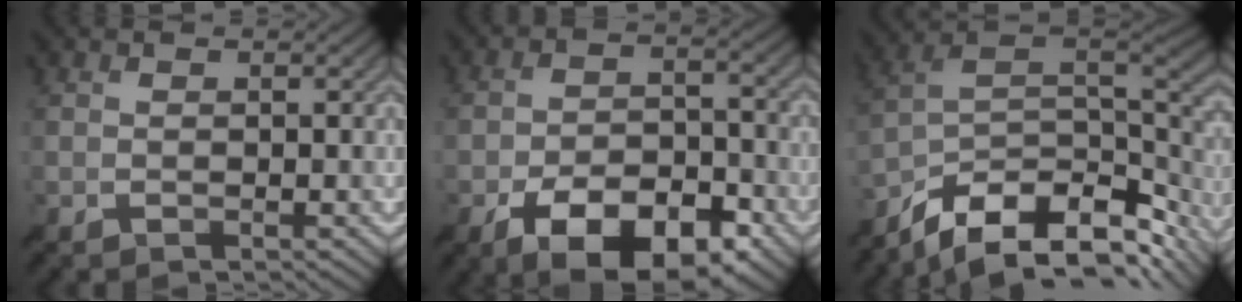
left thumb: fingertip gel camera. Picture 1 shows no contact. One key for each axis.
{"total": 12.0, "fx": -6.9, "fy": 5.6, "fz": 8.1, "tx": -0.138, "ty": 0.000, "tz": -0.122}
{"total": 14.8, "fx": -8.7, "fy": 6.9, "fz": 9.9, "tx": -0.219, "ty": -0.024, "tz": -0.134}